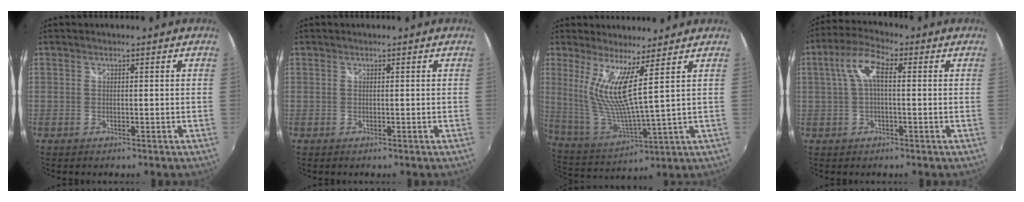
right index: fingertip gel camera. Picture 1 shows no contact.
{"total": 0.0}
{"total": 10.2, "force": [5.4, -0.1, 8.6], "torque": [-0.160, -0.014, 0.115]}
{"total": 6.5, "force": [0.8, 2.4, 6.0], "torque": [-0.123, 0.020, 0.017]}